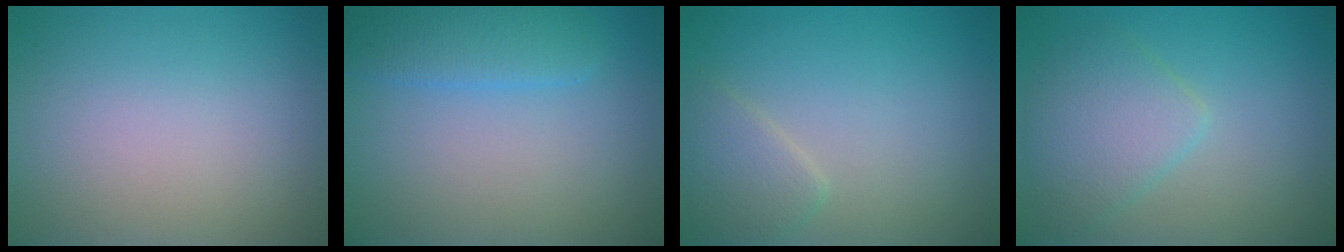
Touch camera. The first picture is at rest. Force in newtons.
{"total": 2.8, "press": 2.8, "slide": 0.1}
{"total": 2.2, "press": 2.2, "slide": 0.1}
{"total": 3.7, "press": 3.7, "slide": 0.0}